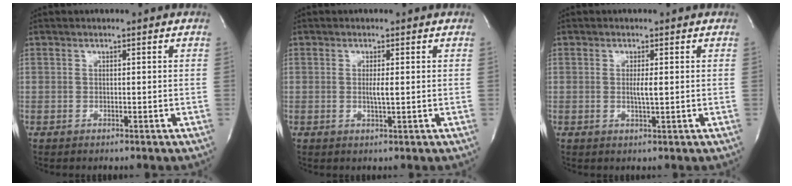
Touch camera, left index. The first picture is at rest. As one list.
[{"total": 1.8, "force": [0.1, 0.0, 1.8], "torque": [-0.038, -0.002, 0.001]}, {"total": 2.0, "force": [0.1, 0.0, 2.0], "torque": [-0.040, -0.002, 0.002]}]